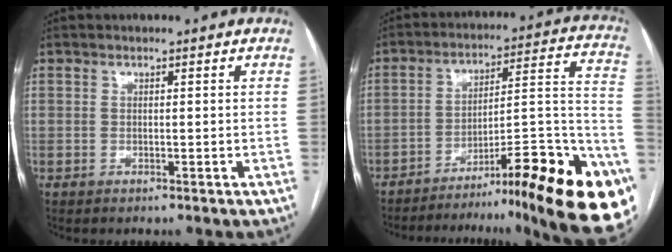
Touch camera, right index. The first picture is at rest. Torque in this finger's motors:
{"motor_torque": [1.25, -0.89, 0.38, 0.05]}